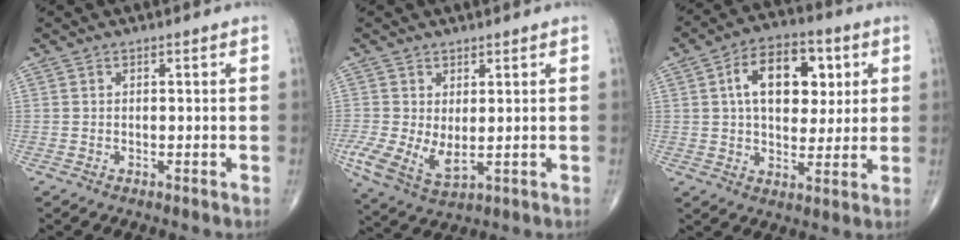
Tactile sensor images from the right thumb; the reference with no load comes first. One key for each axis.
{"total": 7.2, "fx": 0.0, "fy": 3.8, "fz": 6.1, "tx": -0.129, "ty": -0.008, "tz": 0.012}
{"total": 14.4, "fx": 3.7, "fy": 8.8, "fz": 10.8, "tx": -0.128, "ty": 0.003, "tz": 0.055}